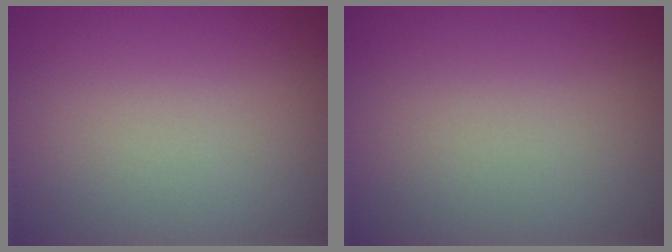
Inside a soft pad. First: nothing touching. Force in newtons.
{"total": 0.0}